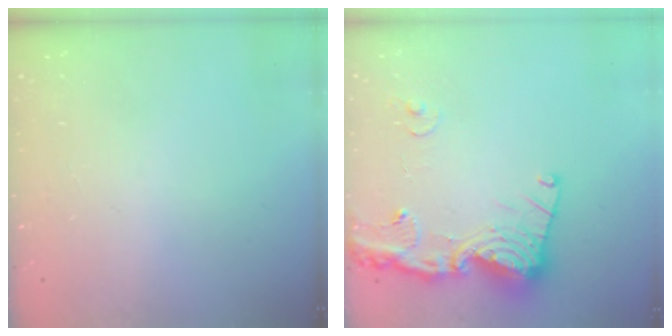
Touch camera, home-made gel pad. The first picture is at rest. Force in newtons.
{"total": 17.6, "press": 17.5, "slide": 2.0}